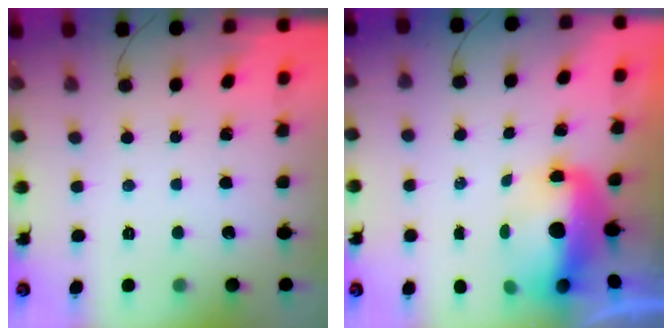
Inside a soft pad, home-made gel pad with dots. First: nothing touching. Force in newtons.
{"total": 6.9, "press": 6.9, "slide": 1.0}